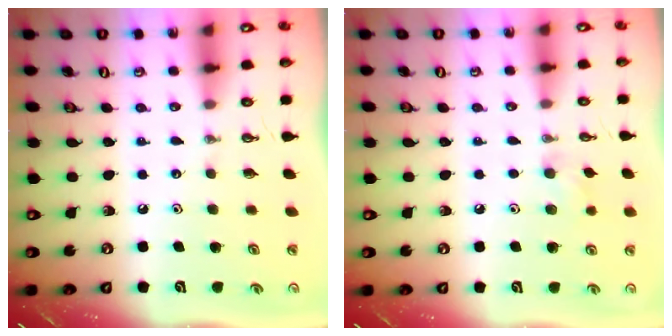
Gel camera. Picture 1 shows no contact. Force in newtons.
{"total": 7.0, "press": 6.9, "slide": 1.2}